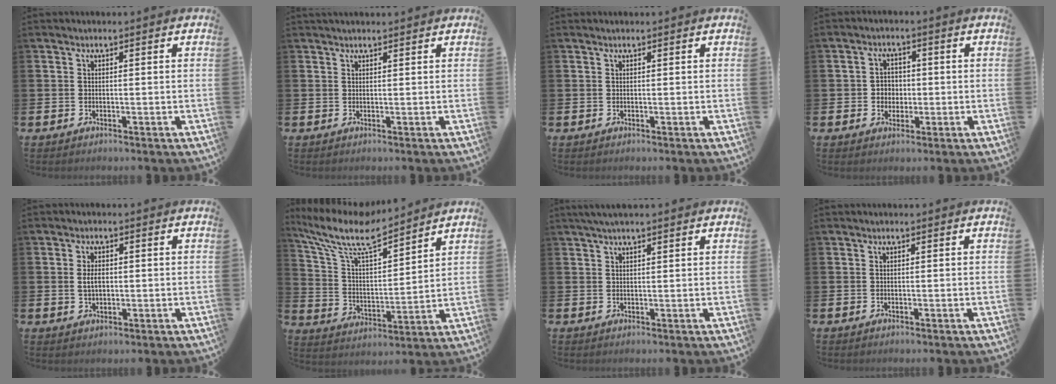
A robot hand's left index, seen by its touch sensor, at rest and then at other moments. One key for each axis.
{"total": 1.0, "fx": 1.0, "fy": 0.1, "fz": 0.3, "tx": 0.005, "ty": -0.003, "tz": 0.015}
{"total": 0.0}
{"total": 2.8, "fx": 0.0, "fy": 2.6, "fz": 0.8, "tx": -0.009, "ty": 0.004, "tz": -0.009}
{"total": 2.4, "fx": 0.3, "fy": 1.5, "fz": 1.9, "tx": -0.024, "ty": 0.001, "tz": 0.000}
{"total": 10.6, "fx": 9.0, "fy": 2.3, "fz": 5.2, "tx": -0.134, "ty": -0.047, "tz": 0.156}
{"total": 2.7, "fx": 2.1, "fy": 0.5, "fz": 1.6, "tx": -0.031, "ty": 0.004, "tz": 0.037}
{"total": 0.0}